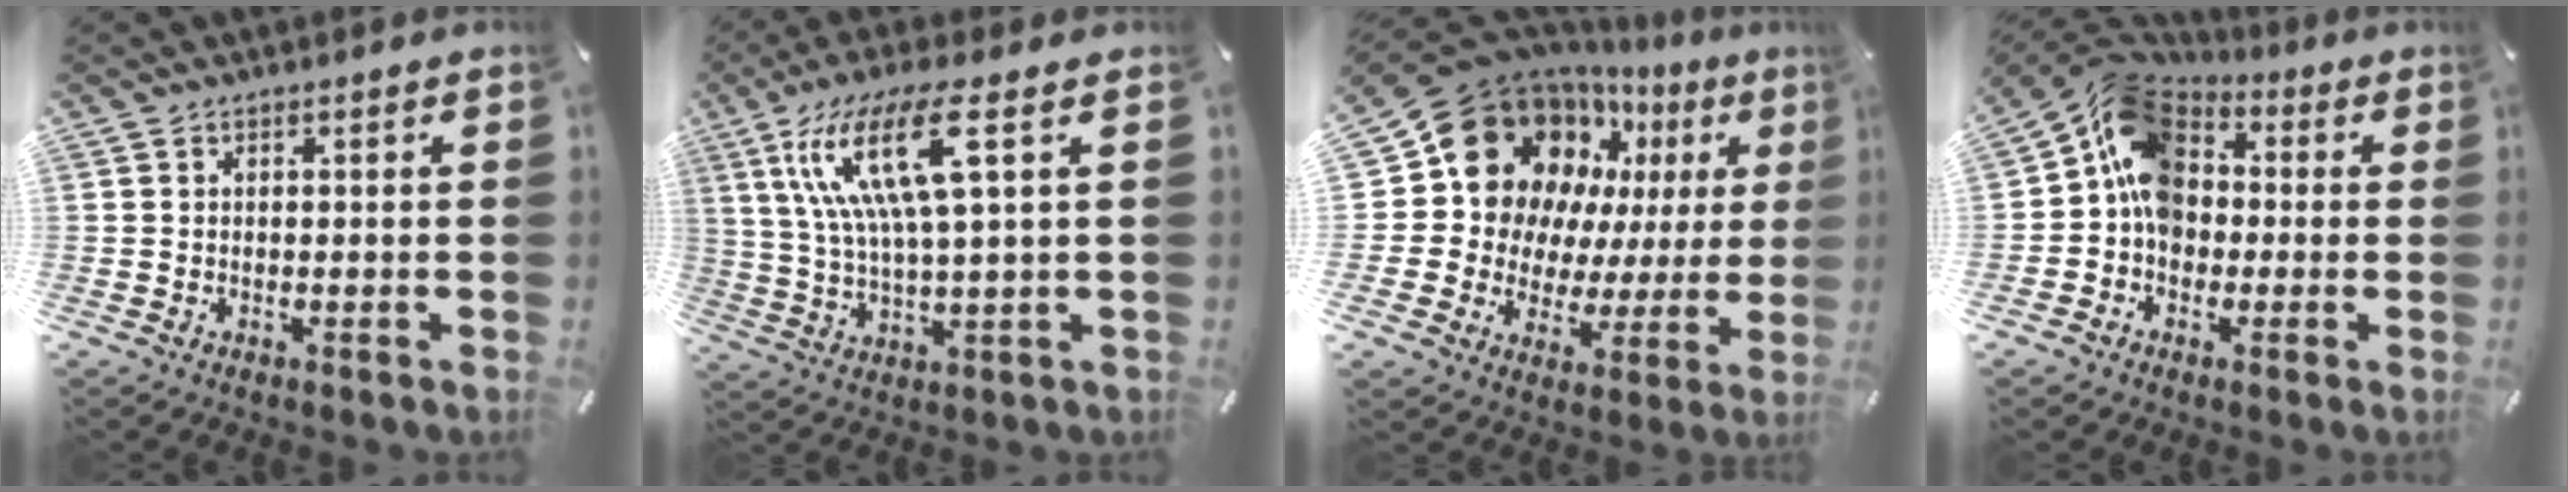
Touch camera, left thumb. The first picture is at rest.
{"total": 16.4, "force": [5.7, 3.6, 14.9], "torque": [-0.312, -0.002, 0.088]}
{"total": 17.8, "force": [7.7, 14.5, 7.0], "torque": [-0.107, -0.064, 0.155]}
{"total": 12.4, "force": [0.7, 10.5, 6.6], "torque": [-0.123, 0.013, 0.012]}